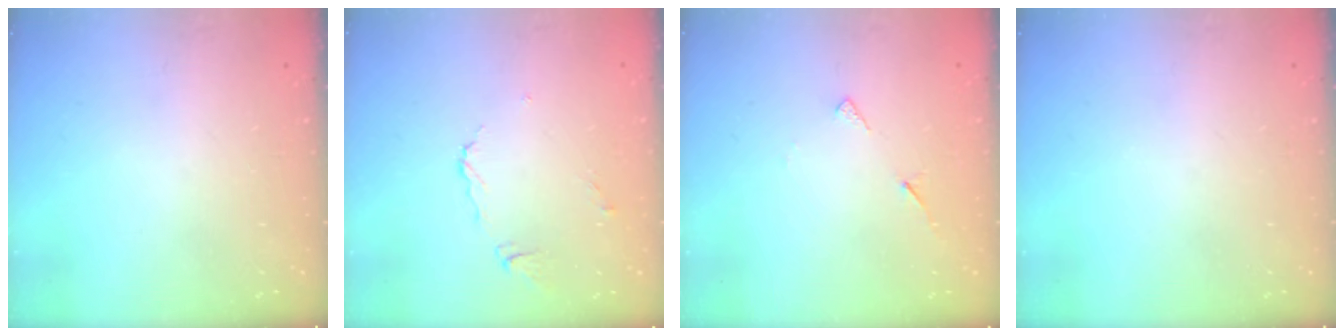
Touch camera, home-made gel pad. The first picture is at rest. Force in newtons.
{"total": 5.3, "press": 5.3, "slide": 0.3}
{"total": 6.1, "press": 6.1, "slide": 0.5}
{"total": 0.0}